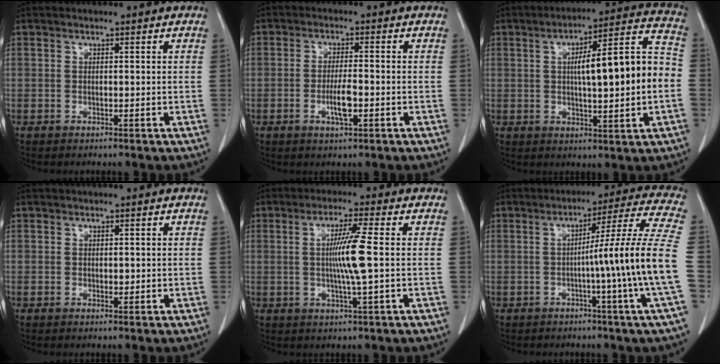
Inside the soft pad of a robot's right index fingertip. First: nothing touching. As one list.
[{"total": 4.2, "force": [-1.2, 0.8, 3.9], "torque": [-0.076, -0.002, -0.018]}, {"total": 16.0, "force": [-0.2, 2.0, 15.8], "torque": [-0.234, 0.030, -0.003]}, {"total": 0.9, "force": [0.2, 0.6, 0.7], "torque": [-0.006, 0.000, 0.006]}, {"total": 7.3, "force": [0.2, -0.8, 7.2], "torque": [-0.134, -0.006, 0.003]}, {"total": 15.3, "force": [-2.5, -3.3, 14.7], "torque": [-0.201, -0.005, -0.044]}]